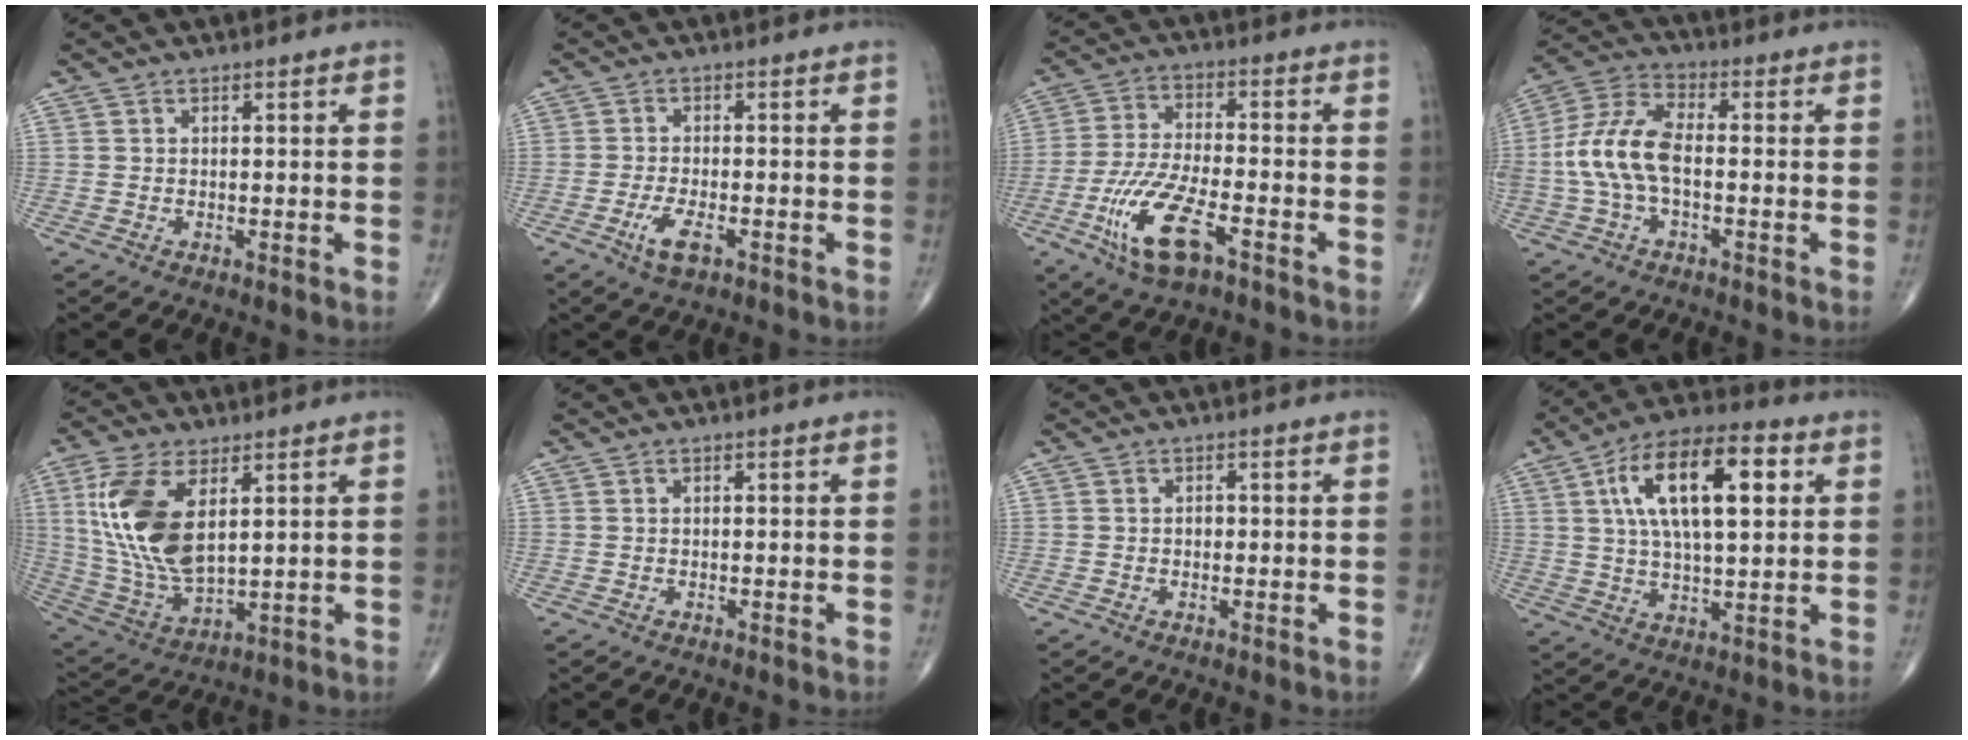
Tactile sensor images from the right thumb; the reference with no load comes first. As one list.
[{"total": 4.4, "force": [-2.1, 1.6, 3.6], "torque": [-0.074, 0.003, -0.036]}, {"total": 12.7, "force": [-6.0, 4.3, 10.3], "torque": [-0.221, 0.018, -0.109]}, {"total": 11.7, "force": [-1.2, 6.1, 10.0], "torque": [-0.222, 0.036, -0.027]}, {"total": 16.2, "force": [4.5, 7.9, 13.4], "torque": [-0.278, -0.019, 0.100]}, {"total": 0.0}, {"total": 1.1, "force": [-0.1, 0.9, 0.7], "torque": [-0.007, 0.002, -0.004]}, {"total": 18.1, "force": [5.2, 7.6, 15.6], "torque": [-0.258, 0.009, 0.082]}]